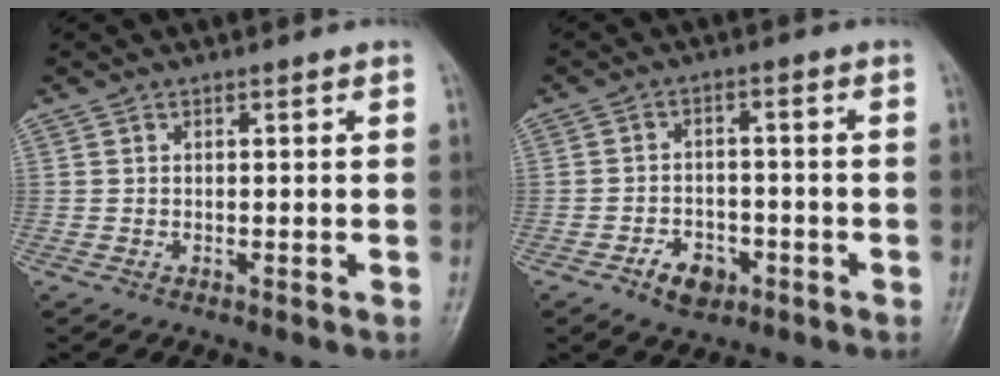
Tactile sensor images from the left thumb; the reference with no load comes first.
{"total": 5.7, "force": [-3.0, 3.9, 3.0], "torque": [-0.033, 0.022, -0.047]}